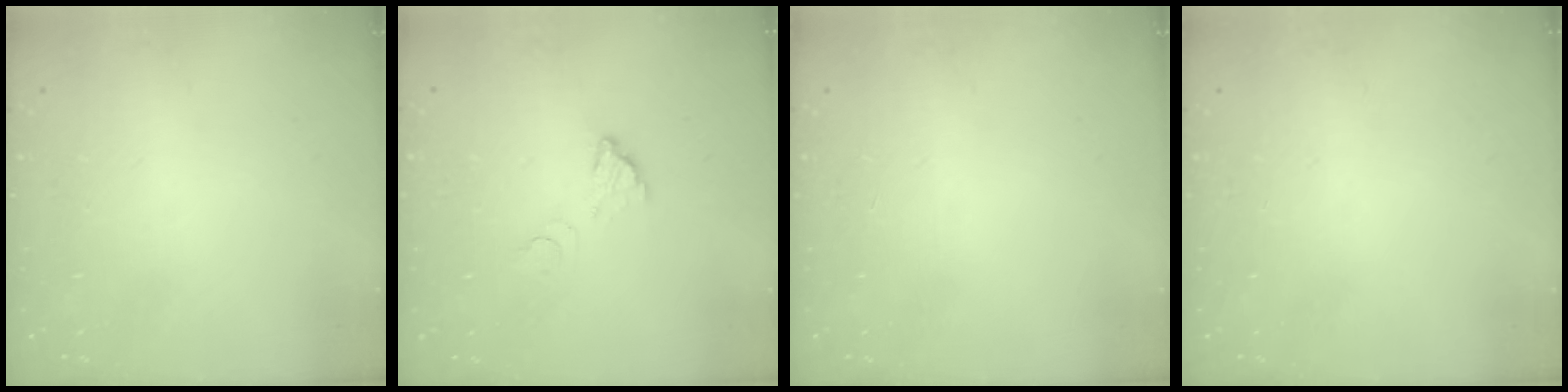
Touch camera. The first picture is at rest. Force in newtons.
{"total": 3.6, "press": 3.6, "slide": 0.3}
{"total": 0.0}
{"total": 0.0}